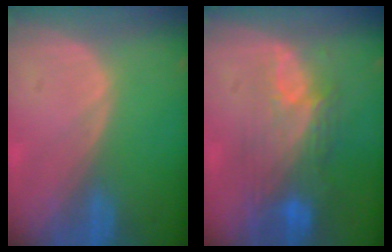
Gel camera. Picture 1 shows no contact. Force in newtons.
{"total": 9.7, "press": 8.2, "slide": 5.2}